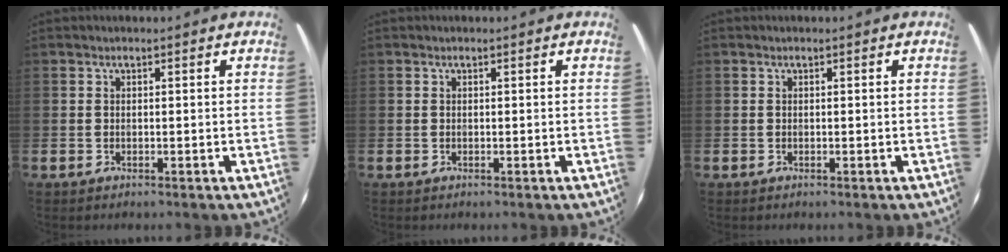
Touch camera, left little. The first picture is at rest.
{"total": 0.0}
{"total": 0.0}